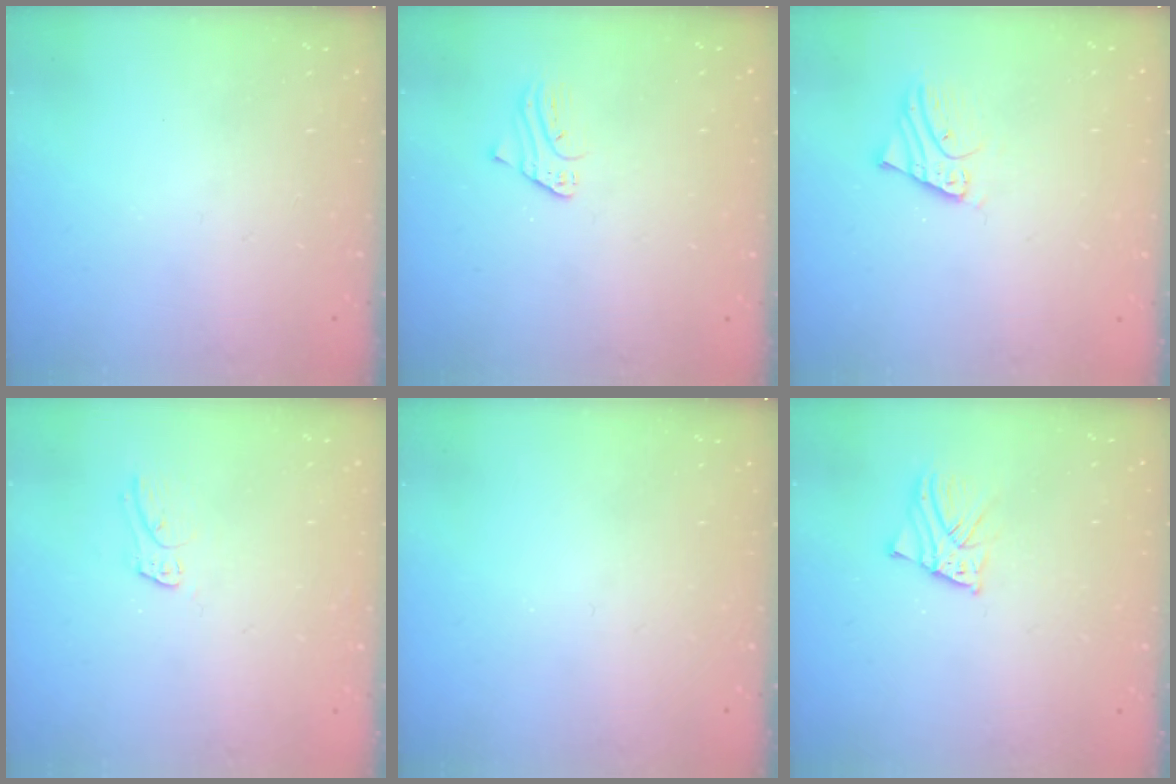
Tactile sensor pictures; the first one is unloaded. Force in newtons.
{"total": 1.7, "press": 1.7, "slide": 0.3}
{"total": 2.8, "press": 2.8, "slide": 0.2}
{"total": 6.8, "press": 6.8, "slide": 0.4}
{"total": 0.0}
{"total": 2.6, "press": 2.6, "slide": 0.1}